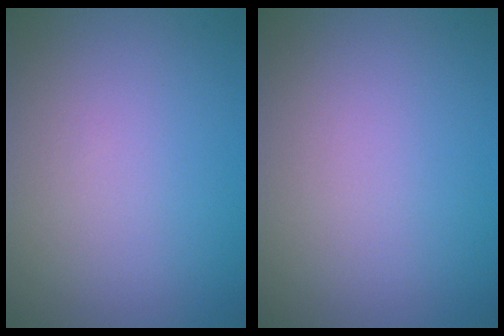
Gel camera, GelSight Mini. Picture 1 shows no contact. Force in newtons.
{"total": 0.0}